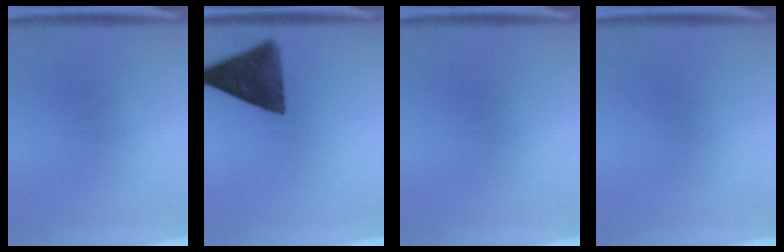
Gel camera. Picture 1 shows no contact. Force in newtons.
{"total": 11.6}
{"total": 0.0}
{"total": 0.0}